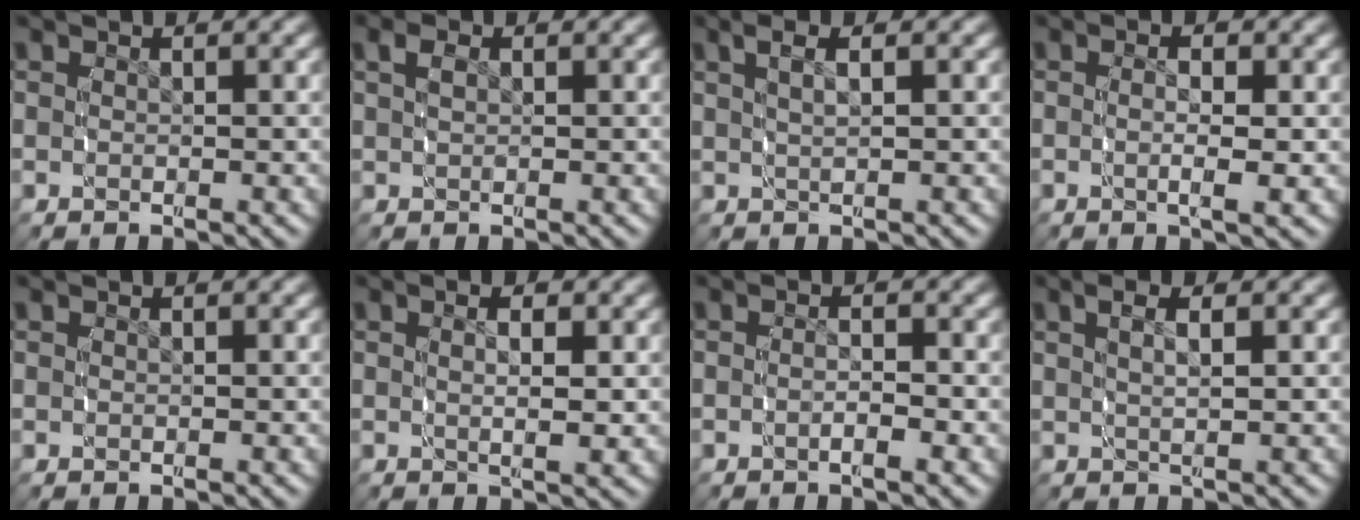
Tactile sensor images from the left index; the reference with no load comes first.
{"total": 1.0, "force": [0.5, 0.2, 0.8], "torque": [-0.017, -0.003, 0.017]}
{"total": 3.2, "force": [1.7, 0.9, 2.5], "torque": [-0.029, 0.015, 0.026]}
{"total": 2.6, "force": [-0.4, 0.2, 2.6], "torque": [-0.037, -0.008, -0.004]}
{"total": 0.0}
{"total": 2.6, "force": [0.7, 0.4, 2.5], "torque": [-0.029, -0.003, 0.012]}
{"total": 1.6, "force": [-1.0, 0.2, 1.3], "torque": [-0.025, -0.003, -0.017]}
{"total": 3.3, "force": [1.6, 1.0, 2.7], "torque": [-0.026, 0.014, 0.023]}